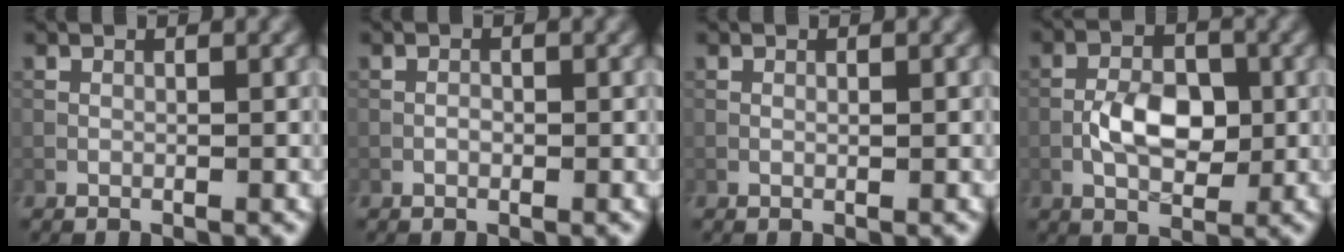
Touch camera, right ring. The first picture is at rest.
{"total": 0.6, "force": [-0.2, 0.4, 0.4], "torque": [-0.006, 0.002, -0.006]}
{"total": 0.0}
{"total": 4.6, "force": [-0.9, 2.7, 3.7], "torque": [-0.067, 0.002, -0.017]}